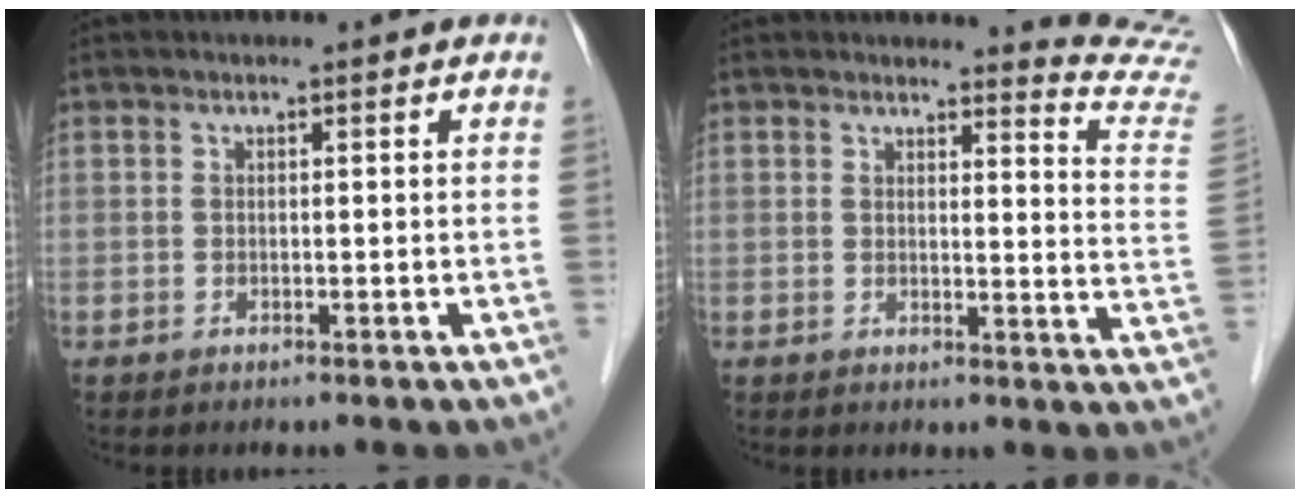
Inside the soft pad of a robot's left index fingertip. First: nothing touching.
{"total": 10.1, "force": [10.0, -1.2, -0.4], "torque": [0.009, -0.131, 0.083]}